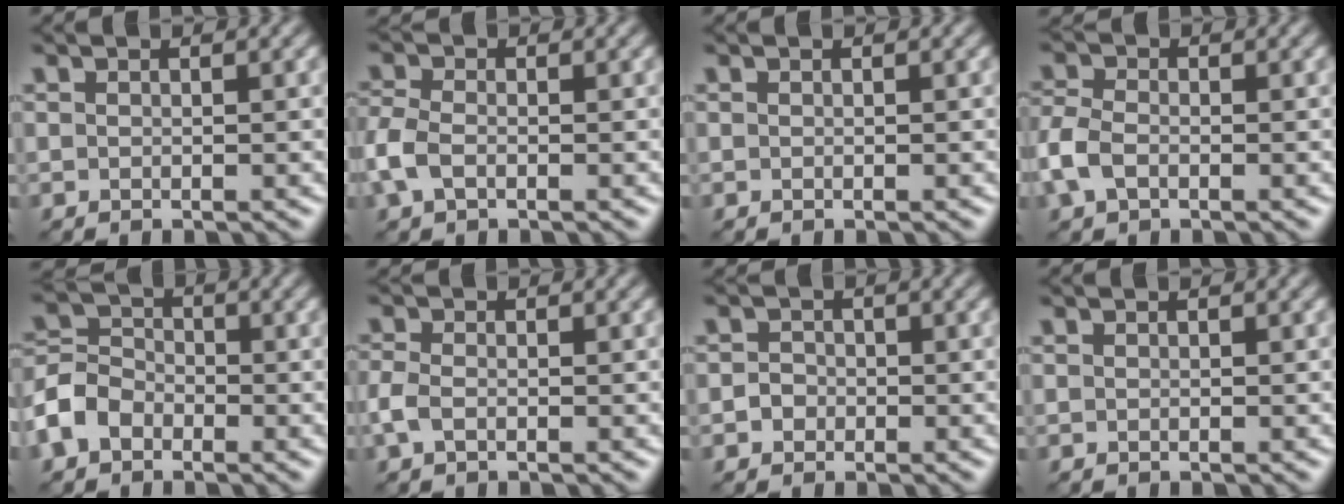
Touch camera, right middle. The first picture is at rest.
{"total": 3.1, "force": [-1.1, 2.0, 2.1], "torque": [-0.060, 0.002, -0.036]}
{"total": 0.0}
{"total": 3.5, "force": [-1.4, 2.3, 2.3], "torque": [-0.064, 0.001, -0.042]}
{"total": 4.6, "force": [-2.5, 3.4, 2.0], "torque": [-0.047, 0.005, -0.064]}
{"total": 1.8, "force": [-0.8, 1.1, 1.2], "torque": [-0.035, 0.000, -0.022]}
{"total": 1.3, "force": [-0.5, 1.2, 0.3], "torque": [0.008, -0.002, -0.016]}
{"total": 0.0}